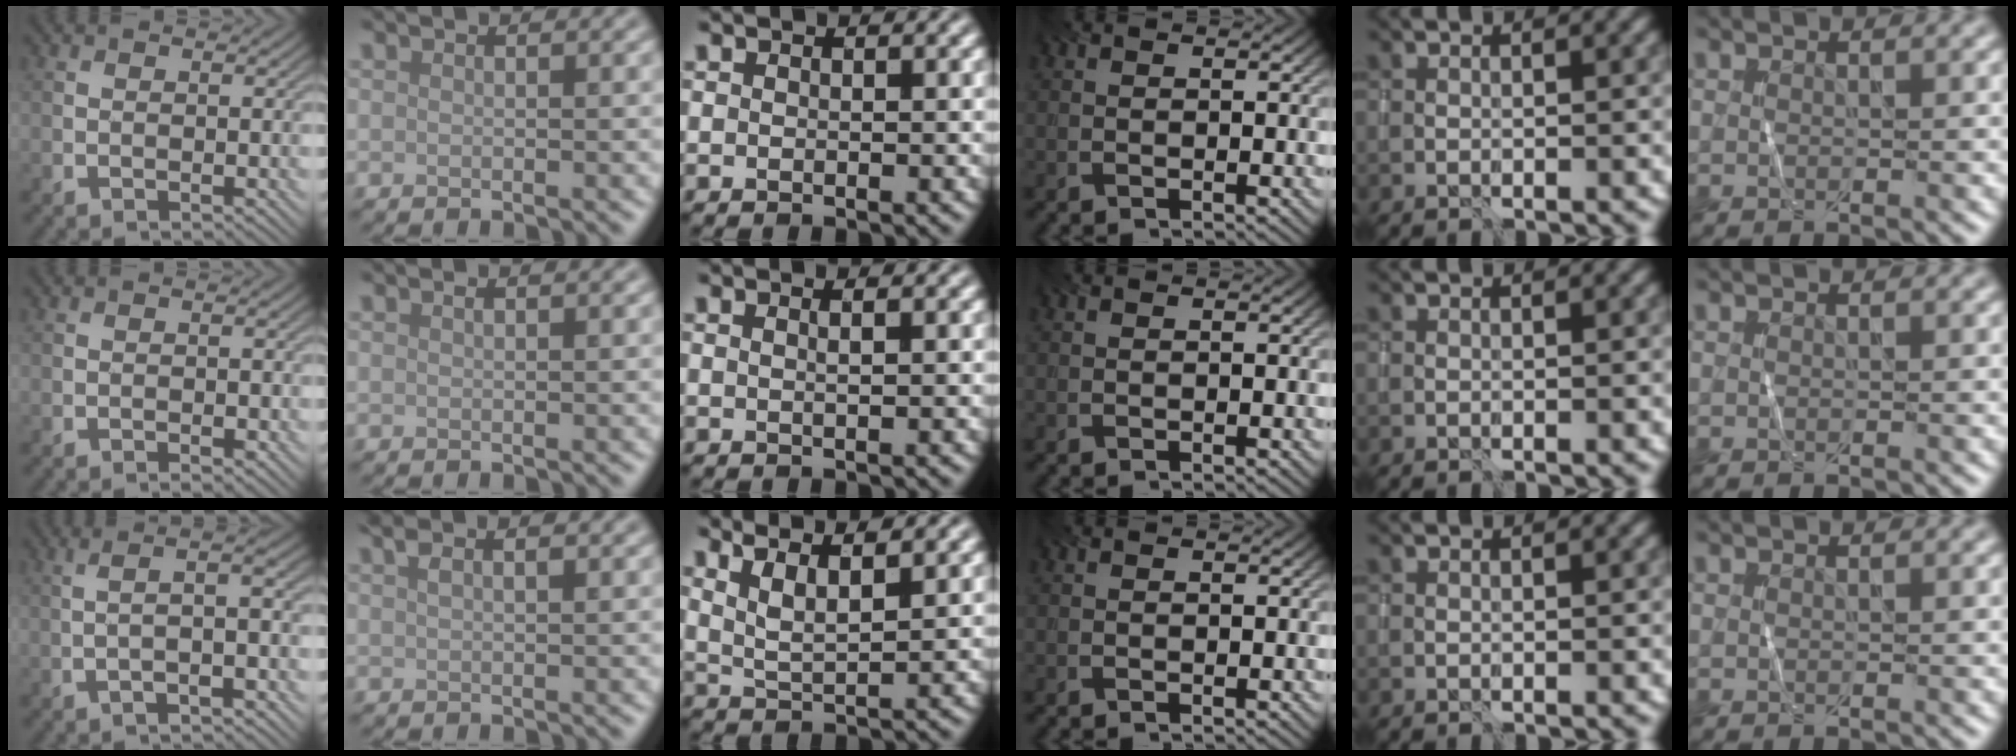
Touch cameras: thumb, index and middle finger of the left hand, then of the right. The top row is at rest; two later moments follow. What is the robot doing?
{"motion": "wrap", "object": "sponge"}